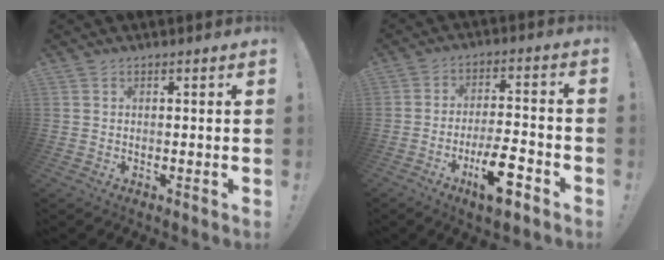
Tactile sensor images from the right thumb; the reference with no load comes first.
{"total": 11.9, "force": [-6.3, 3.6, 9.5], "torque": [-0.148, 0.029, -0.104]}